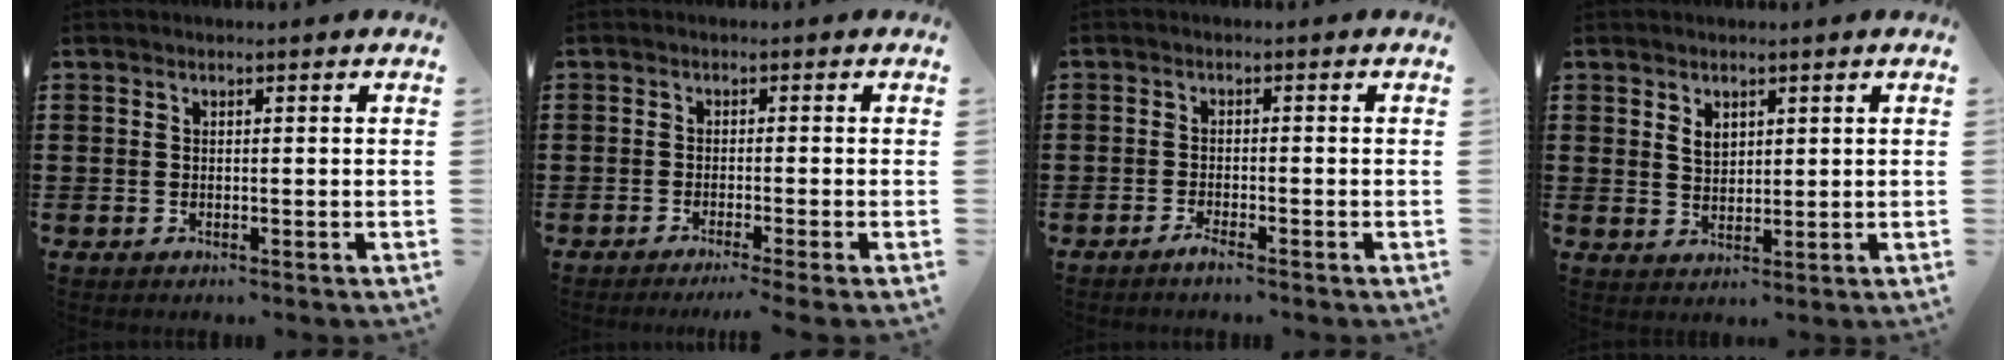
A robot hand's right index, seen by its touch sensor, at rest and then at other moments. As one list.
[{"total": 1.7, "force": [-1.2, -0.5, 1.1], "torque": [-0.018, -0.005, -0.023]}, {"total": 1.5, "force": [-1.3, -0.1, 0.7], "torque": [-0.013, -0.006, -0.023]}, {"total": 2.2, "force": [1.3, 1.5, 1.0], "torque": [-0.024, 0.005, 0.025]}]